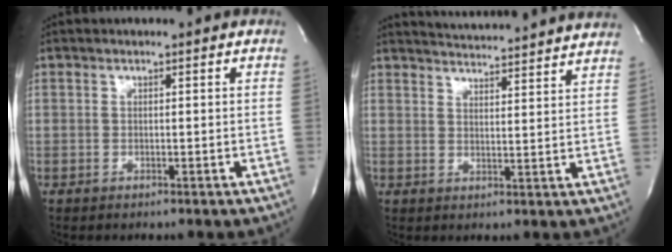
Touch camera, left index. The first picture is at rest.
{"total": 17.4, "force": [16.7, 0.3, 4.9], "torque": [-0.080, -0.017, 0.209]}